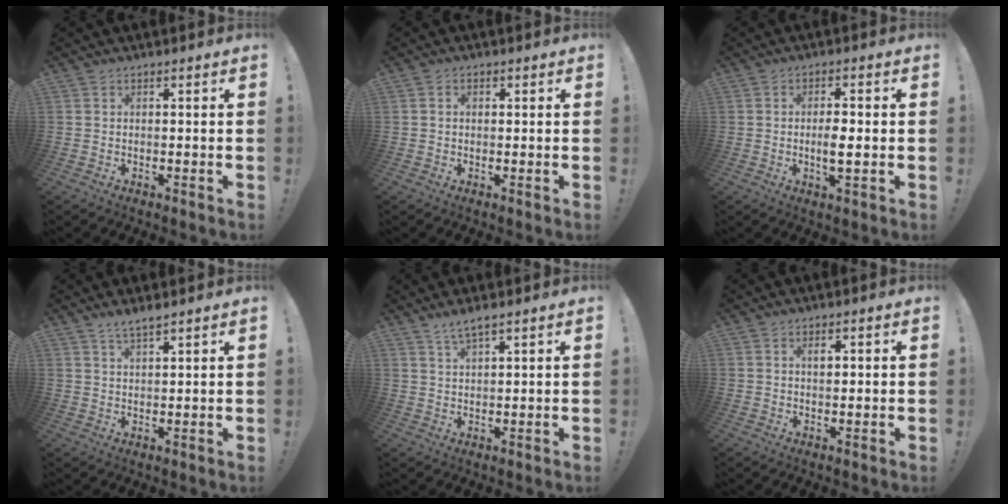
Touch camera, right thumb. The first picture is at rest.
{"total": 1.2, "force": [0.0, 0.9, 0.8], "torque": [-0.015, 0.004, -0.001]}
{"total": 5.1, "force": [-0.7, 1.5, 4.8], "torque": [-0.074, -0.006, -0.016]}
{"total": 3.2, "force": [2.7, 0.1, 1.7], "torque": [-0.037, -0.014, 0.047]}
{"total": 3.8, "force": [2.9, 0.3, 2.5], "torque": [-0.052, -0.012, 0.050]}
{"total": 1.6, "force": [0.5, 0.7, 1.3], "torque": [-0.012, -0.002, 0.004]}